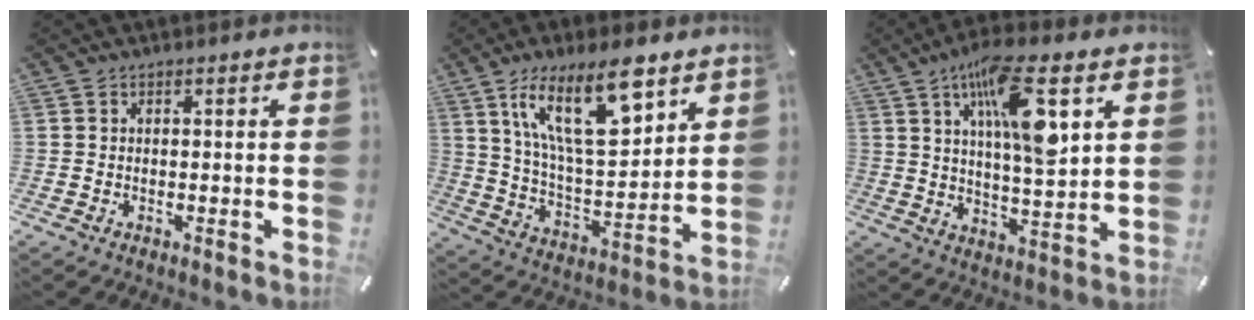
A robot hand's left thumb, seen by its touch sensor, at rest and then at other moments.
{"total": 19.8, "force": [11.2, 7.6, 14.5], "torque": [-0.266, -0.043, 0.181]}
{"total": 15.6, "force": [6.7, 4.9, 13.2], "torque": [-0.225, -0.011, 0.105]}